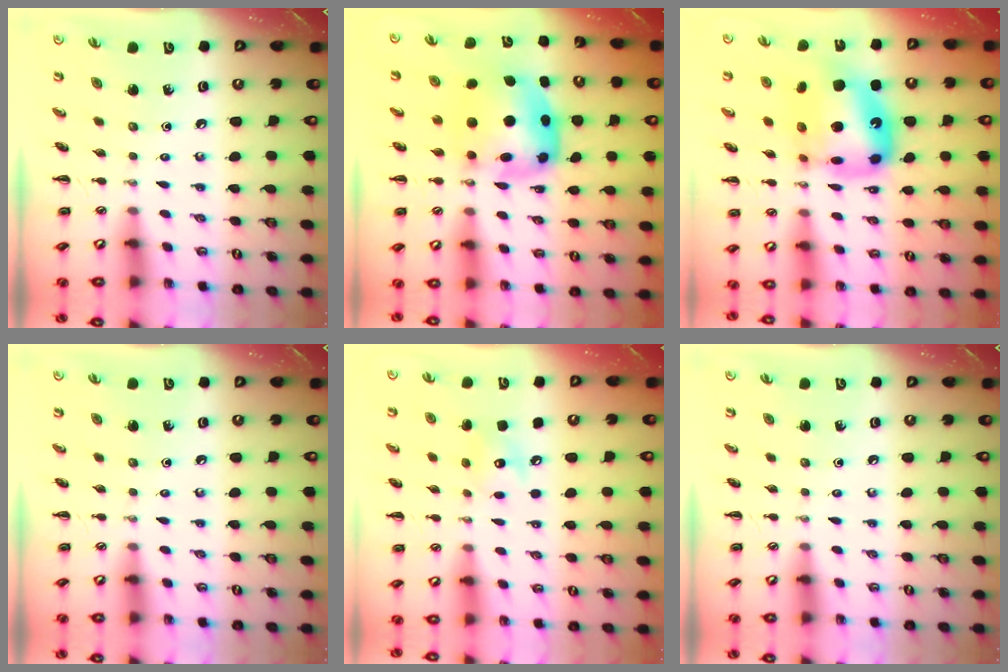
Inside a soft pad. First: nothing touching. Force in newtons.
{"total": 7.1, "press": 6.9, "slide": 1.5}
{"total": 17.9, "press": 17.3, "slide": 4.7}
{"total": 0.0}
{"total": 7.0, "press": 7.0, "slide": 0.8}
{"total": 0.0}